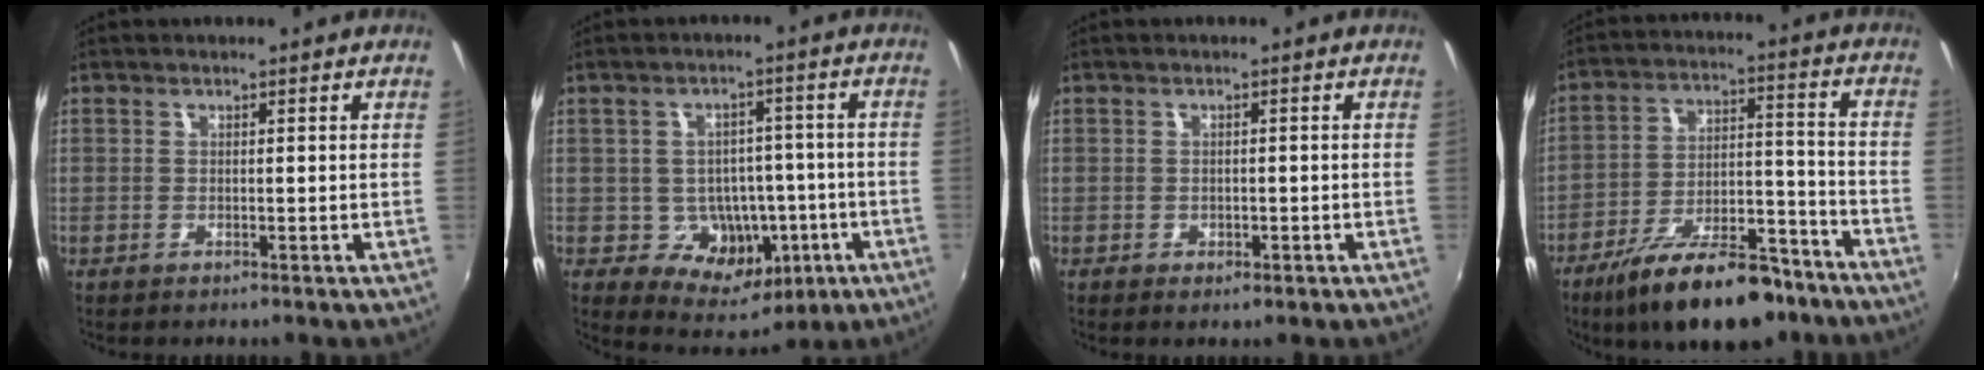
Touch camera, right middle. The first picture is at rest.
{"total": 10.7, "force": [-3.1, 9.1, 4.7], "torque": [-0.082, 0.017, -0.023]}
{"total": 1.6, "force": [-0.7, 1.2, 0.8], "torque": [-0.013, -0.006, -0.011]}
{"total": 19.8, "force": [-14.5, 7.0, 11.6], "torque": [-0.199, -0.008, -0.217]}